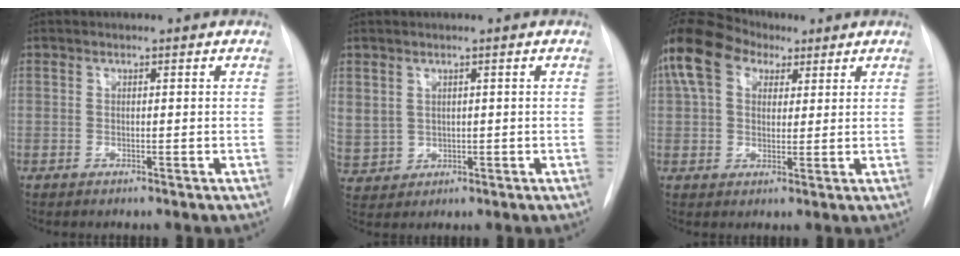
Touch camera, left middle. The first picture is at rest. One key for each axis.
{"total": 10.0, "fx": 1.2, "fy": 9.3, "fz": 3.4, "tx": -0.136, "ty": 0.013, "tz": 0.048}
{"total": 10.9, "fx": 5.6, "fy": 6.7, "fz": 6.4, "tx": -0.146, "ty": 0.045, "tz": 0.100}